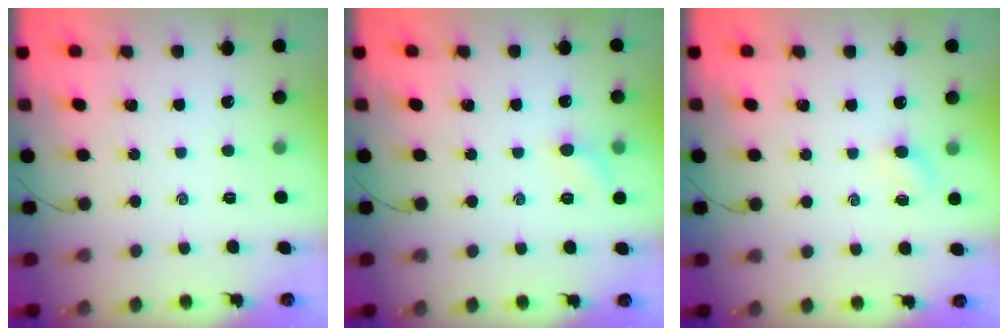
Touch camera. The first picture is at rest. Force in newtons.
{"total": 5.7, "press": 5.4, "slide": 1.7}
{"total": 3.7, "press": 3.4, "slide": 1.3}